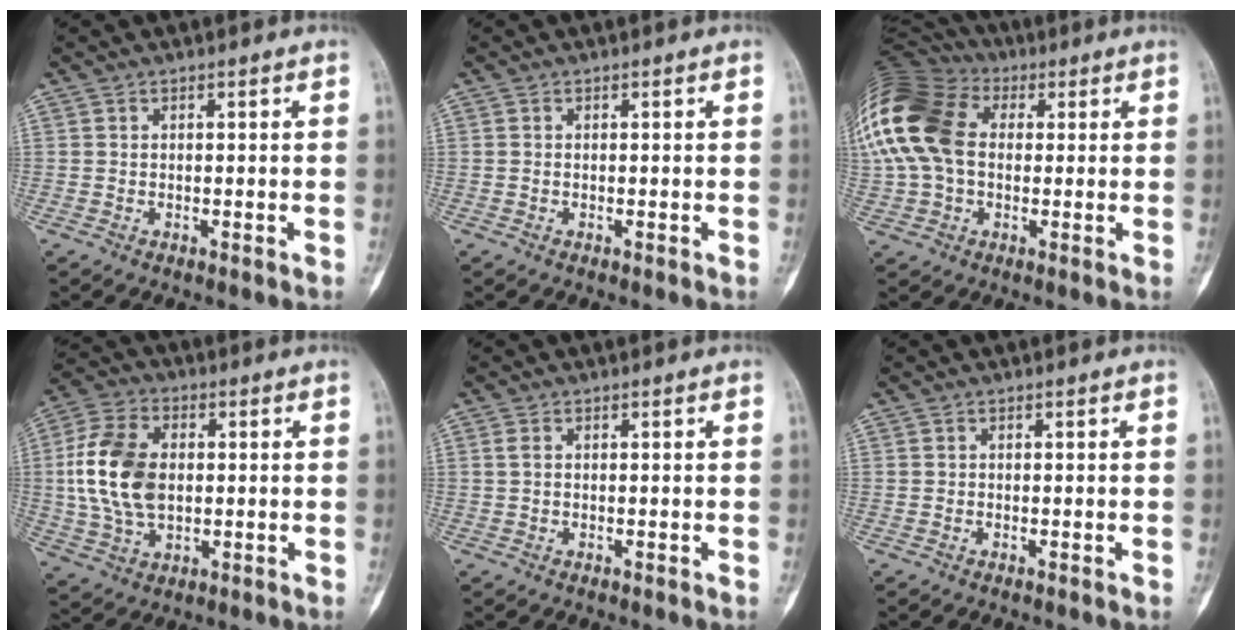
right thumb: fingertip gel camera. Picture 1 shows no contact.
{"total": 0.0}
{"total": 22.7, "force": [4.0, 16.0, 15.5], "torque": [-0.364, 0.051, 0.075]}
{"total": 14.7, "force": [0.8, 9.5, 11.2], "torque": [-0.216, 0.008, 0.017]}
{"total": 1.1, "force": [0.3, 0.6, 0.9], "torque": [-0.024, 0.004, 0.010]}
{"total": 0.0}